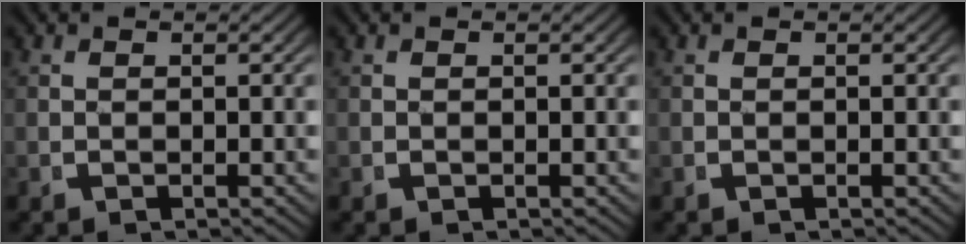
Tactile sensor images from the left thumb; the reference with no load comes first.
{"total": 0.0}
{"total": 0.0}